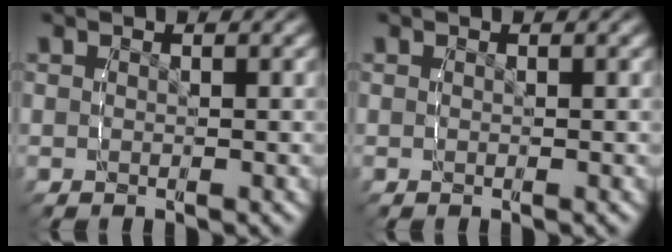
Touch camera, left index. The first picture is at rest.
{"total": 0.0}